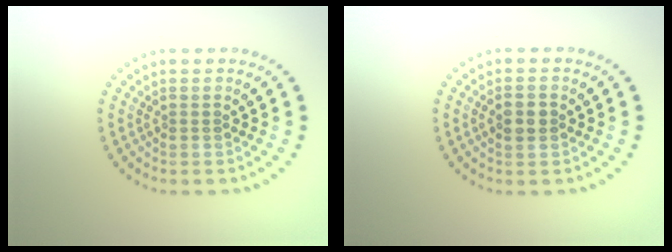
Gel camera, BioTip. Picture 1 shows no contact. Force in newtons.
{"total": 1.8, "press": 1.8, "slide": 0.2}